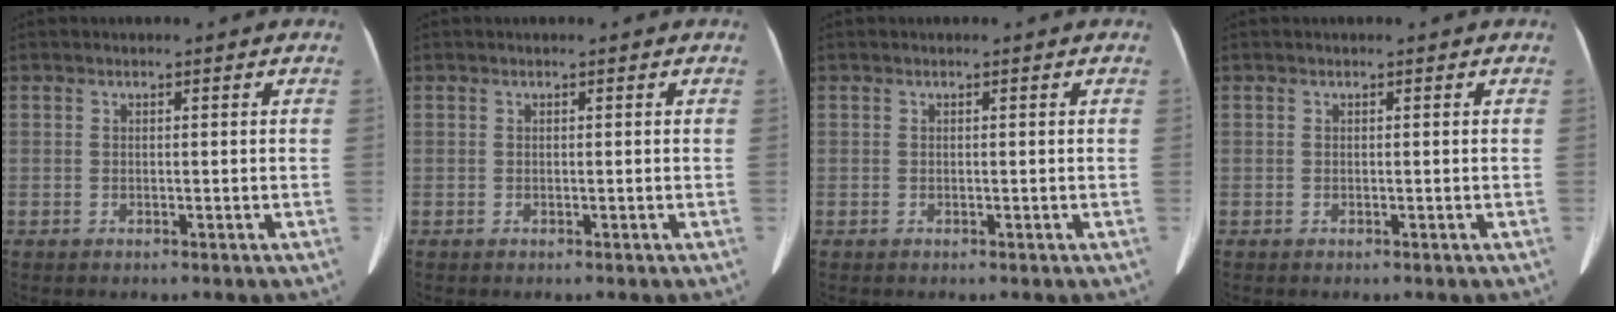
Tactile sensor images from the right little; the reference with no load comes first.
{"total": 0.0}
{"total": 0.0}
{"total": 0.0}